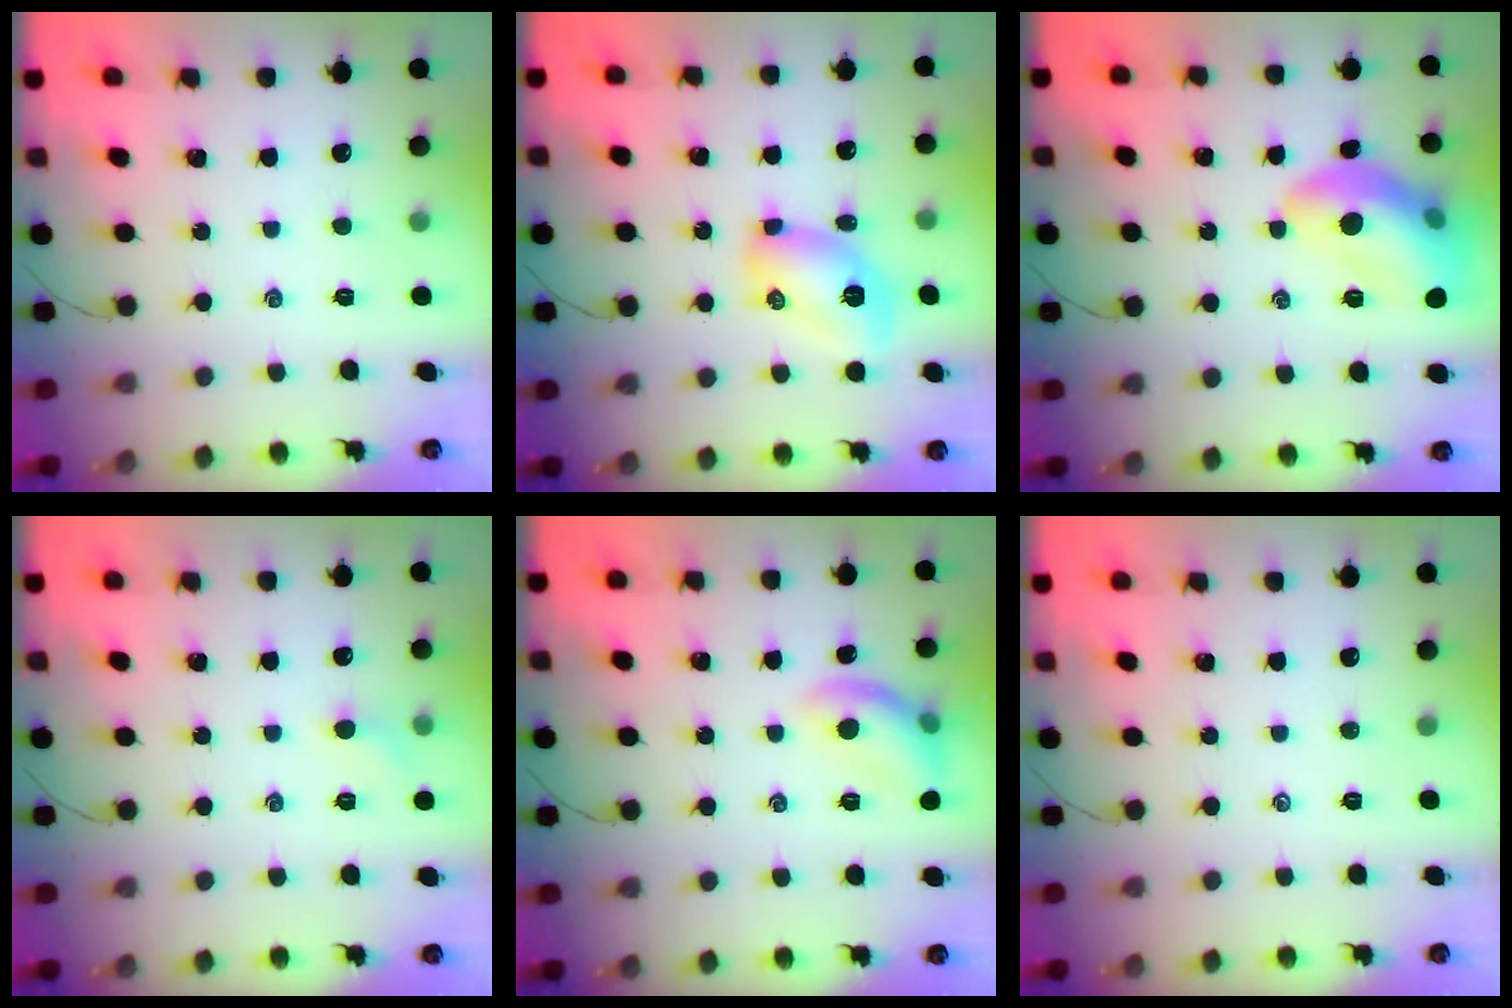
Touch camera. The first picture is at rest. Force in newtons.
{"total": 9.7, "press": 9.6, "slide": 1.2}
{"total": 14.8, "press": 14.8, "slide": 1.4}
{"total": 4.7, "press": 4.5, "slide": 1.5}
{"total": 10.3, "press": 10.3, "slide": 0.2}
{"total": 0.0}